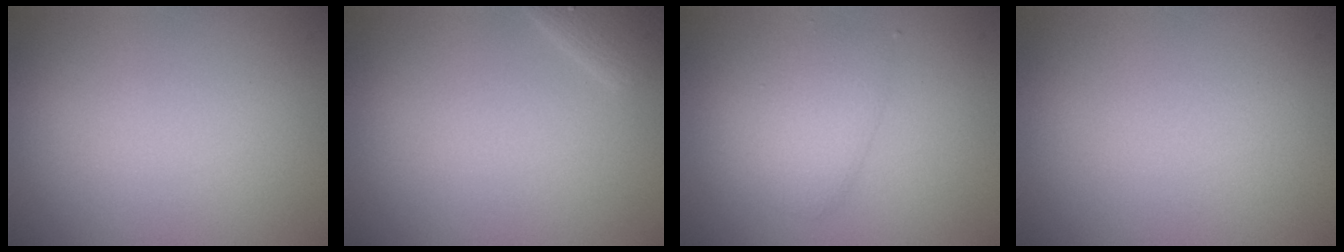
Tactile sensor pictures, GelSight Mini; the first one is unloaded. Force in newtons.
{"total": 1.8, "press": 1.8, "slide": 0.1}
{"total": 2.5, "press": 2.5, "slide": 0.0}
{"total": 0.0}